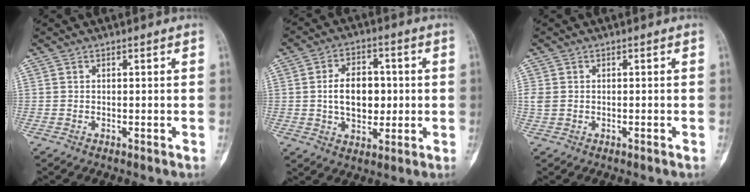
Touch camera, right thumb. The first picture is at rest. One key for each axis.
{"total": 10.3, "fx": 0.2, "fy": 6.8, "fz": 7.7, "tx": -0.099, "ty": 0.008, "tz": 0.003}
{"total": 1.8, "fx": -0.1, "fy": 1.4, "fz": 1.2, "tx": -0.037, "ty": 0.006, "tz": -0.003}